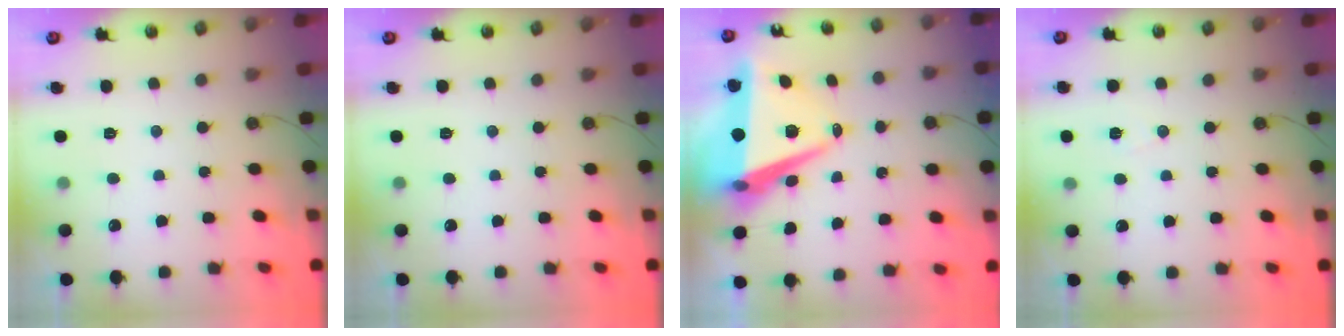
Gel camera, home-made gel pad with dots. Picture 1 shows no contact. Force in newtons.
{"total": 0.0}
{"total": 12.0, "press": 11.3, "slide": 4.0}
{"total": 5.2, "press": 4.3, "slide": 2.9}